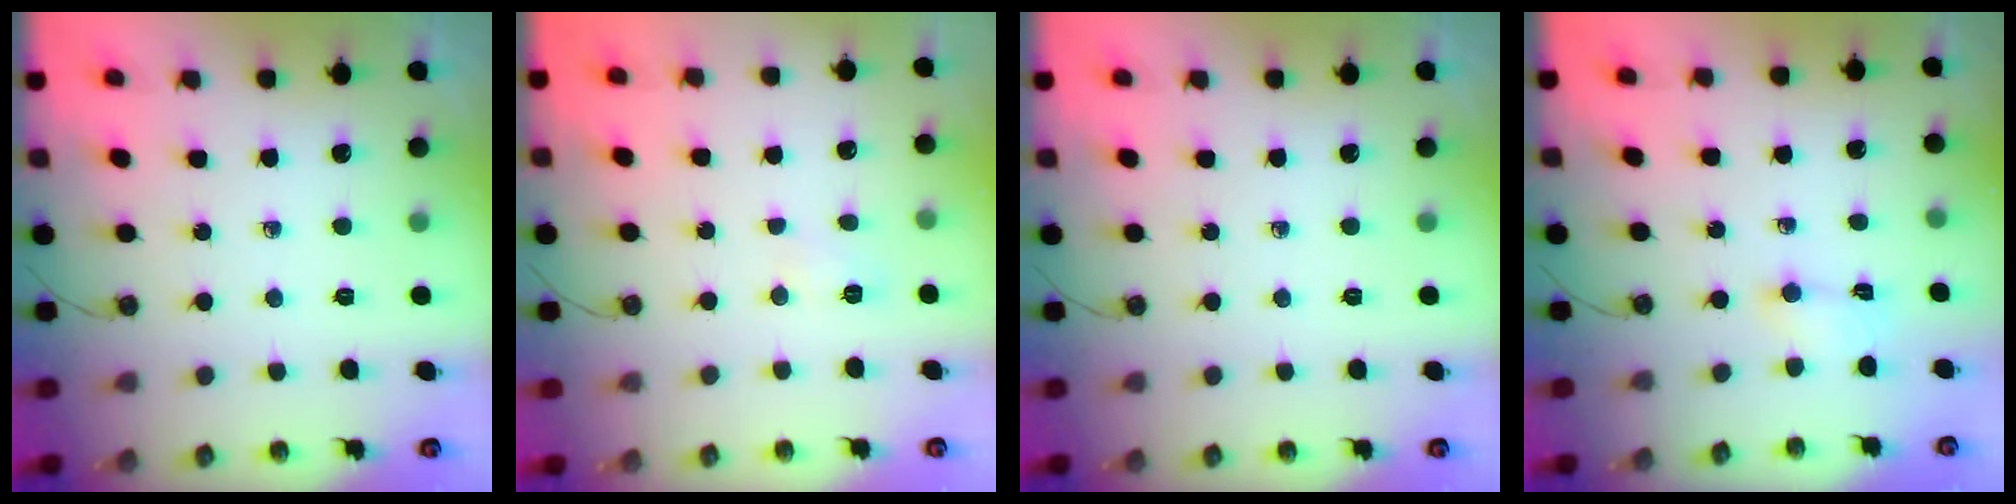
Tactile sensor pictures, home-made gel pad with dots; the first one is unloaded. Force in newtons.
{"total": 3.0, "press": 2.9, "slide": 0.7}
{"total": 0.0}
{"total": 2.6, "press": 2.5, "slide": 0.9}